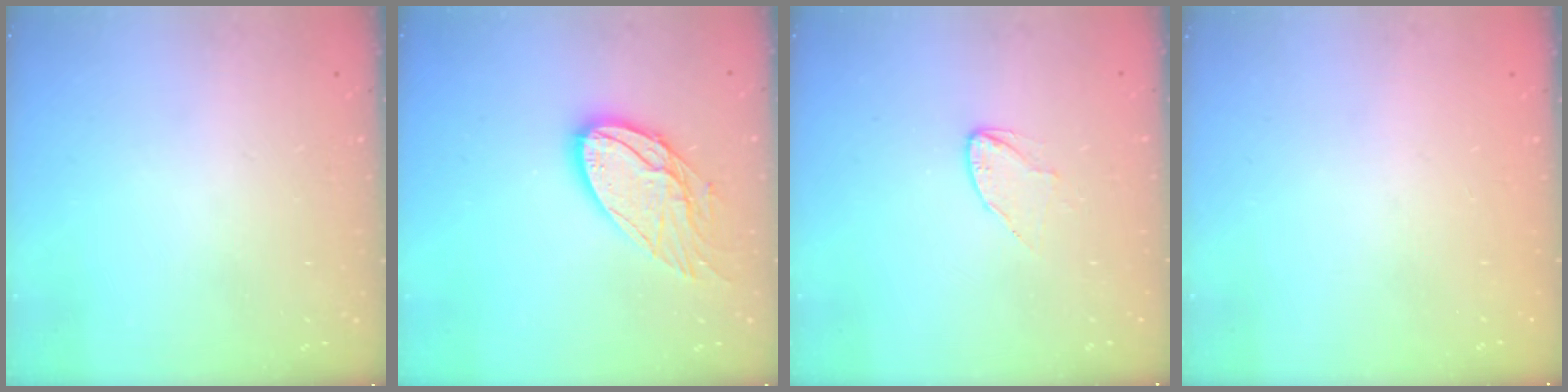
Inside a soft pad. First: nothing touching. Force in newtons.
{"total": 14.0, "press": 13.9, "slide": 1.2}
{"total": 5.1, "press": 5.1, "slide": 0.2}
{"total": 0.0}